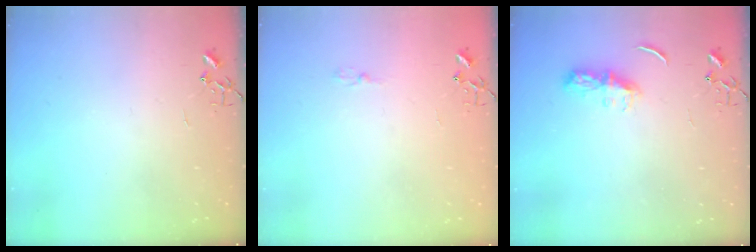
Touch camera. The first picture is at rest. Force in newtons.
{"total": 3.9, "press": 3.9, "slide": 0.5}
{"total": 6.7, "press": 6.6, "slide": 0.6}